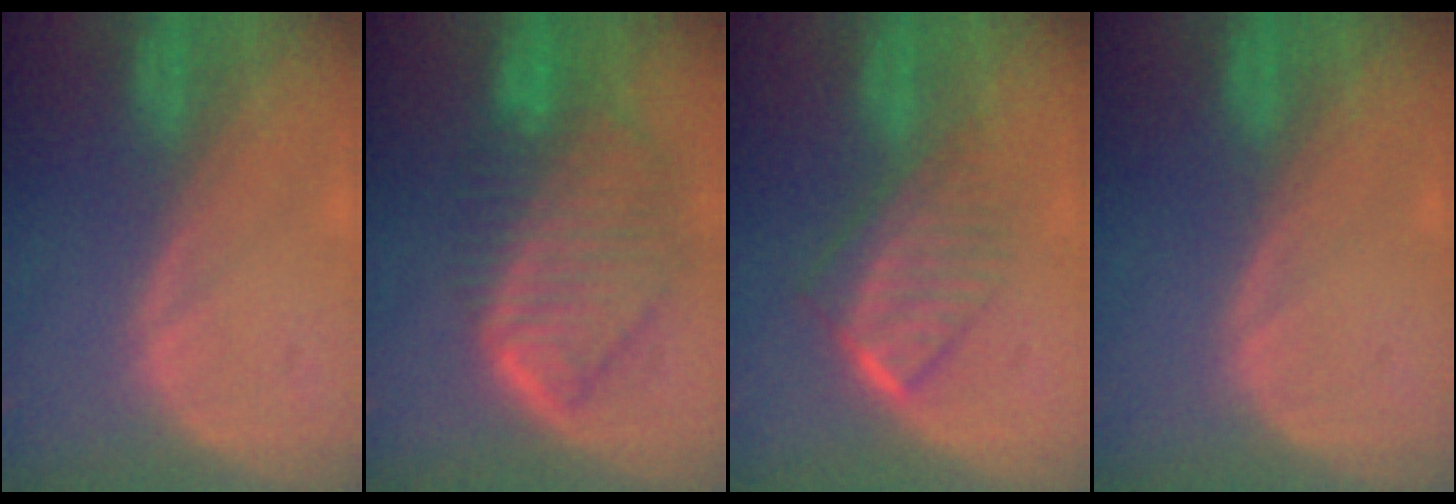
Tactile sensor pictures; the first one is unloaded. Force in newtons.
{"total": 10.1, "press": 8.8, "slide": 5.1}
{"total": 6.6, "press": 6.0, "slide": 2.9}
{"total": 0.0}